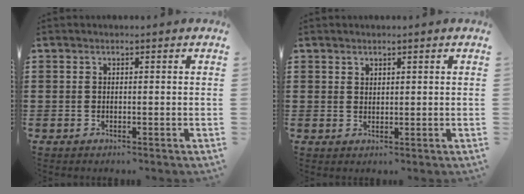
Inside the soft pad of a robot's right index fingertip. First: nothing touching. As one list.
[{"total": 1.2, "force": [1.1, 0.5, 0.0], "torque": [-0.002, 0.002, 0.021]}]